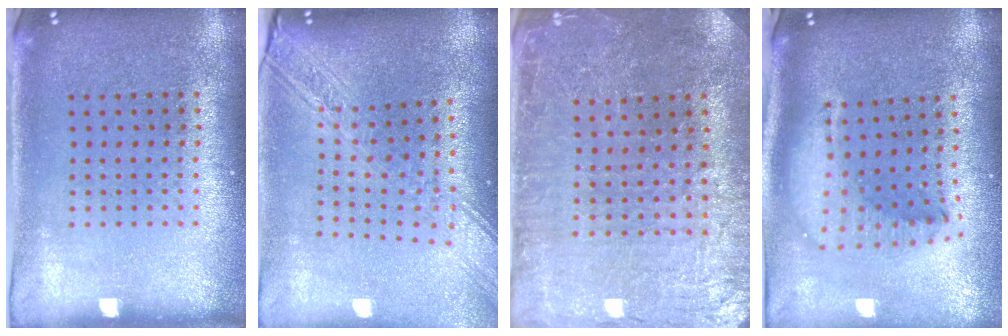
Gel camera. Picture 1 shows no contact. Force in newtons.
{"total": 2.7, "press": 2.1, "slide": 1.7}
{"total": 2.0, "press": 2.0, "slide": 0.3}
{"total": 2.0, "press": 1.6, "slide": 1.2}